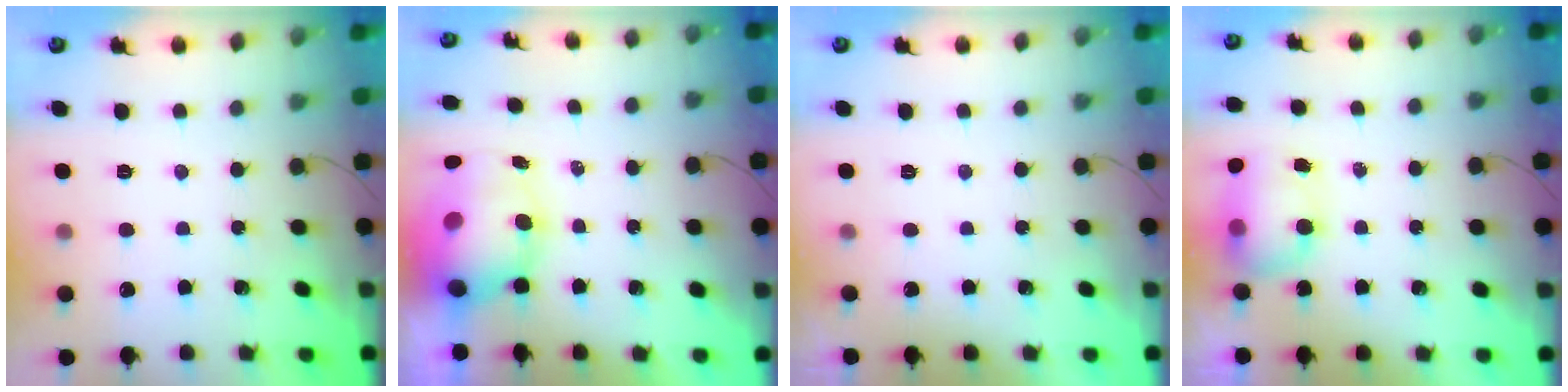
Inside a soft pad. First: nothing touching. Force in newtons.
{"total": 11.6, "press": 11.2, "slide": 2.9}
{"total": 0.0}
{"total": 8.0, "press": 7.6, "slide": 2.6}